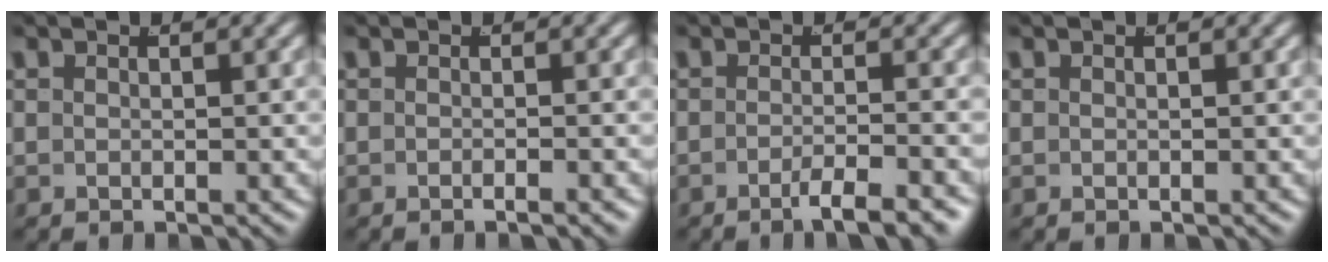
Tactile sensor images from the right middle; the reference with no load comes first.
{"total": 0.9, "force": [-0.8, -0.3, 0.4], "torque": [-0.006, 0.004, -0.015]}
{"total": 3.5, "force": [-2.6, 0.1, 2.3], "torque": [-0.036, -0.006, -0.044]}
{"total": 0.0}